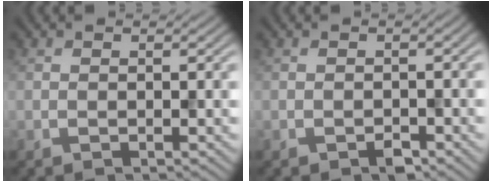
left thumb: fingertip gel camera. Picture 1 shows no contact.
{"total": 1.6, "force": [-1.0, 0.8, 1.0], "torque": [-0.014, -0.001, -0.016]}